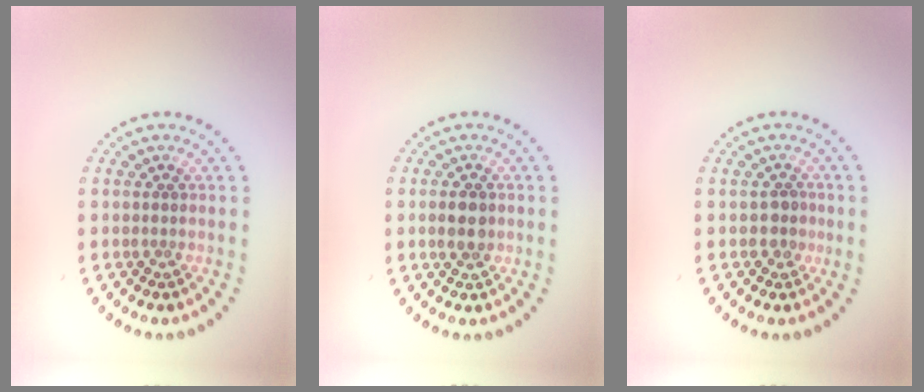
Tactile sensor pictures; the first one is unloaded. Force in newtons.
{"total": 2.6, "press": 2.6, "slide": 0.1}
{"total": 1.5, "press": 1.4, "slide": 0.6}